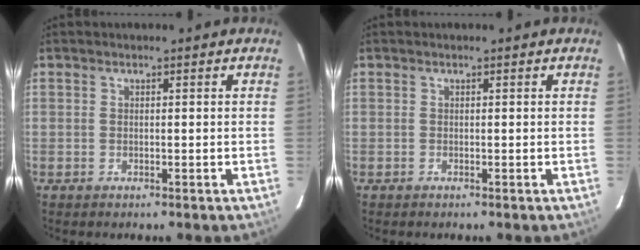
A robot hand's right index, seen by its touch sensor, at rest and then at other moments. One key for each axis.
{"total": 0.0}